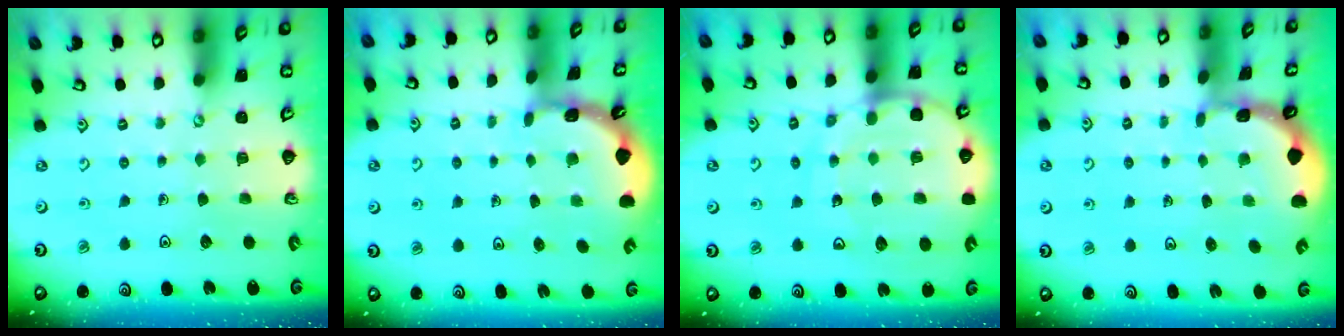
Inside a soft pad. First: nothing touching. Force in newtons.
{"total": 1.8, "press": 1.8, "slide": 0.2}
{"total": 13.7, "press": 13.6, "slide": 1.7}
{"total": 1.0, "press": 1.0, "slide": 0.2}